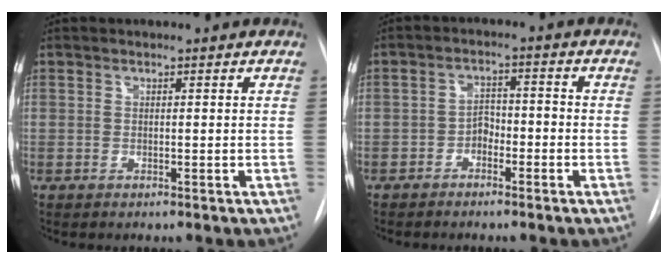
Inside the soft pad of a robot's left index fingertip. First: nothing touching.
{"total": 3.2, "force": [-2.0, 1.9, 1.8], "torque": [-0.027, 0.012, -0.035]}